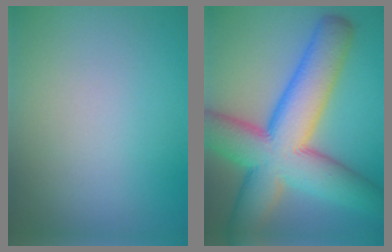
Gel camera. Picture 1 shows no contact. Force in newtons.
{"total": 13.2, "press": 13.2, "slide": 0.5}